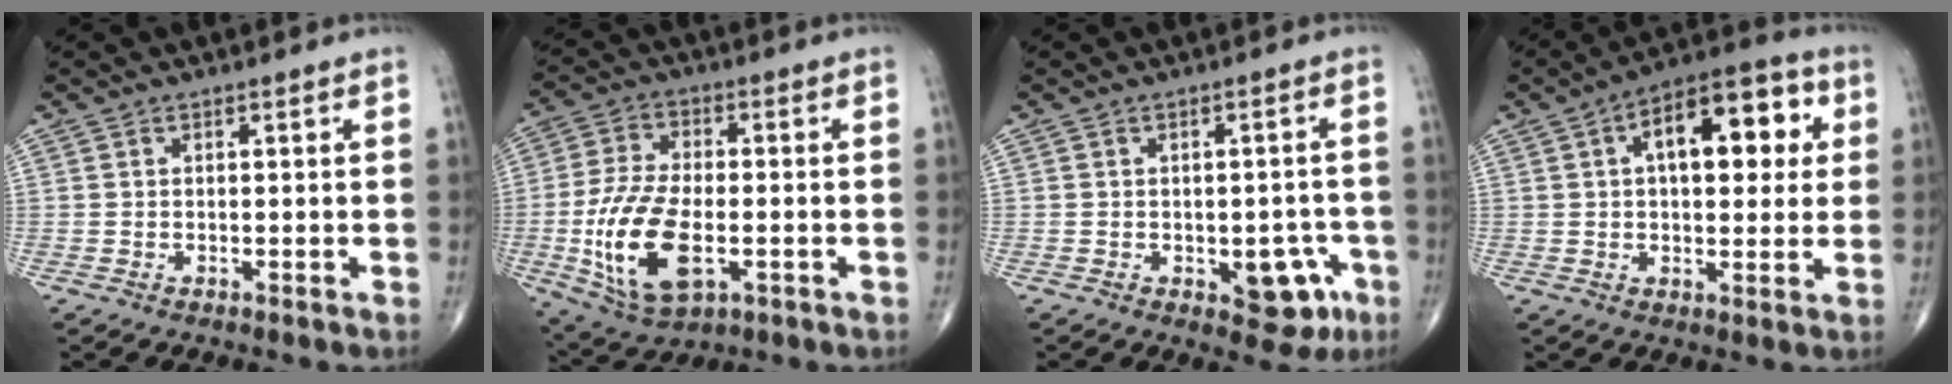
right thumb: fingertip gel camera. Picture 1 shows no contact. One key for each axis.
{"total": 16.2, "fx": -3.5, "fy": 8.2, "fz": 13.5, "tx": -0.268, "ty": 0.003, "tz": -0.053}
{"total": 8.1, "fx": -3.0, "fy": 4.3, "fz": 6.2, "tx": -0.041, "ty": 0.013, "tz": -0.029}
{"total": 16.1, "fx": 4.1, "fy": 8.0, "fz": 13.3, "tx": -0.154, "ty": 0.021, "tz": 0.053}